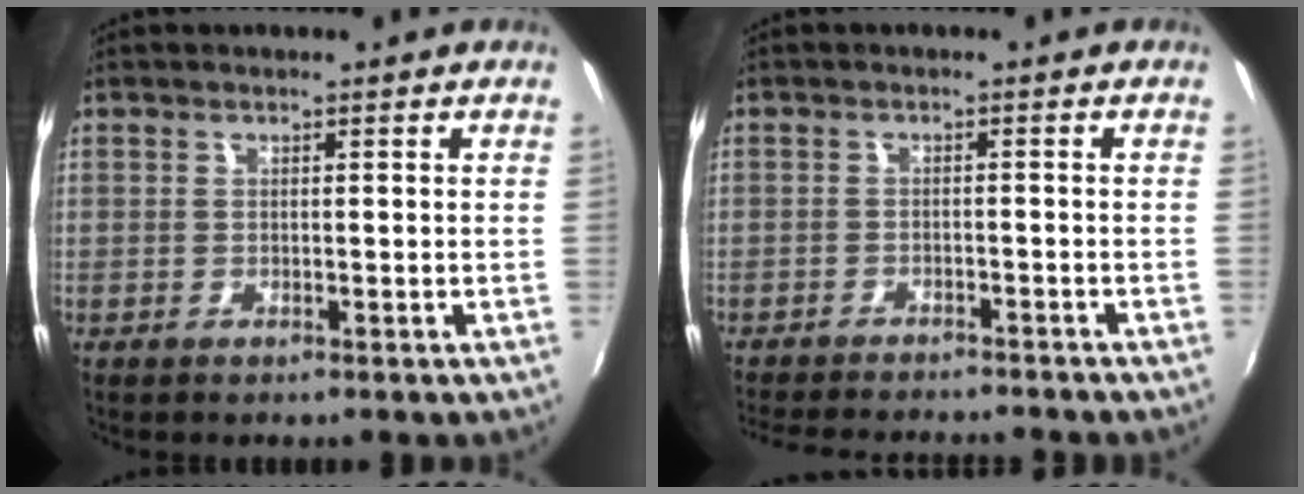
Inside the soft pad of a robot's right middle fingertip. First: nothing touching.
{"total": 11.1, "force": [-10.1, 1.7, 4.4], "torque": [-0.099, -0.017, -0.149]}